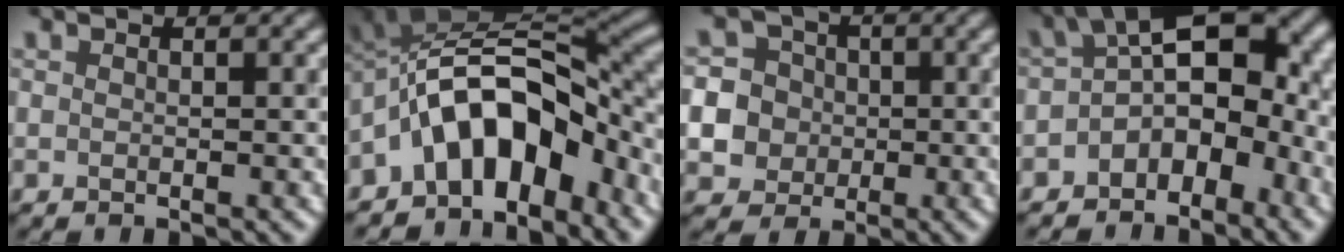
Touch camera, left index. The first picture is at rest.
{"total": 10.6, "force": [-4.6, 5.6, 7.8], "torque": [-0.106, 0.023, -0.089]}
{"total": 9.8, "force": [-1.2, 9.4, 2.5], "torque": [-0.074, -0.001, -0.032]}
{"total": 9.0, "force": [-1.6, 5.6, 6.9], "torque": [-0.088, 0.015, -0.037]}